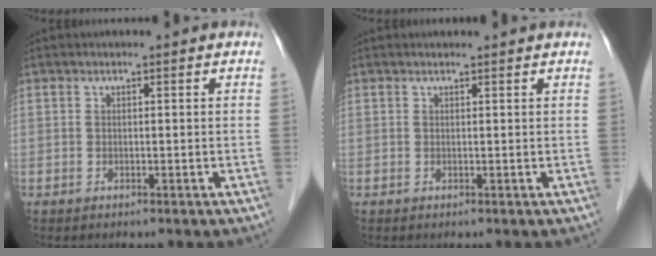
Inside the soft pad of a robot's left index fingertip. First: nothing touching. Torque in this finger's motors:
{"motor_torque": [0.18, -0.09, 0.01, 0.01]}